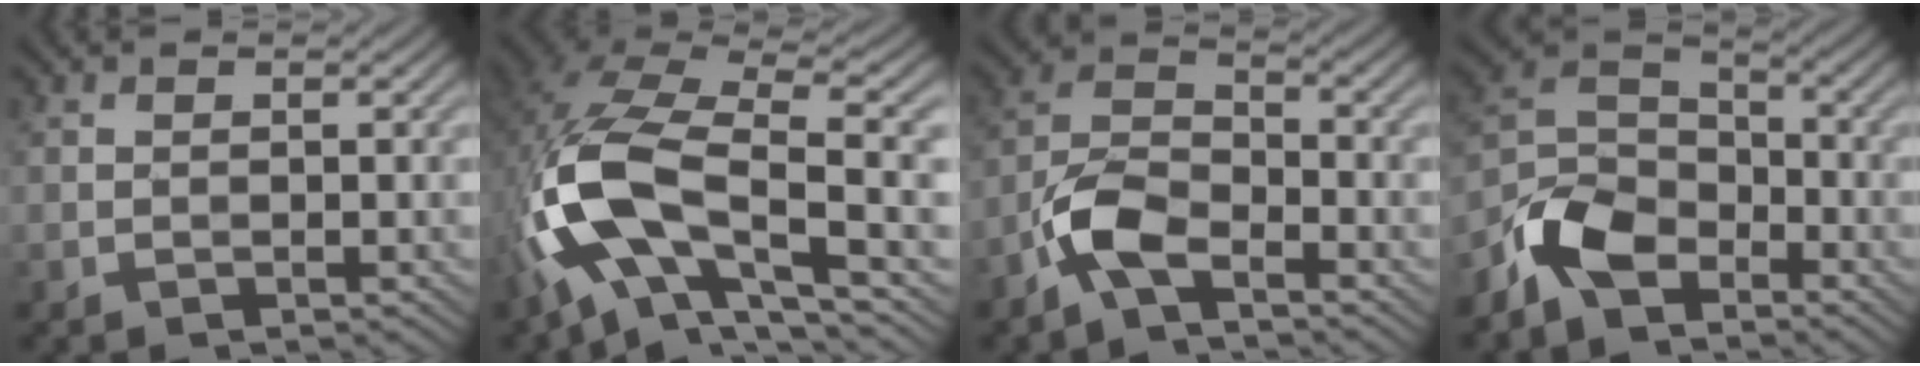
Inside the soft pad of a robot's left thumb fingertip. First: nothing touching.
{"total": 16.0, "force": [-3.6, 6.5, 14.2], "torque": [-0.307, 0.004, -0.071]}
{"total": 6.5, "force": [-4.1, 2.5, 4.3], "torque": [-0.091, 0.005, -0.098]}
{"total": 7.9, "force": [-5.4, 4.3, 3.9], "torque": [-0.084, 0.002, -0.126]}